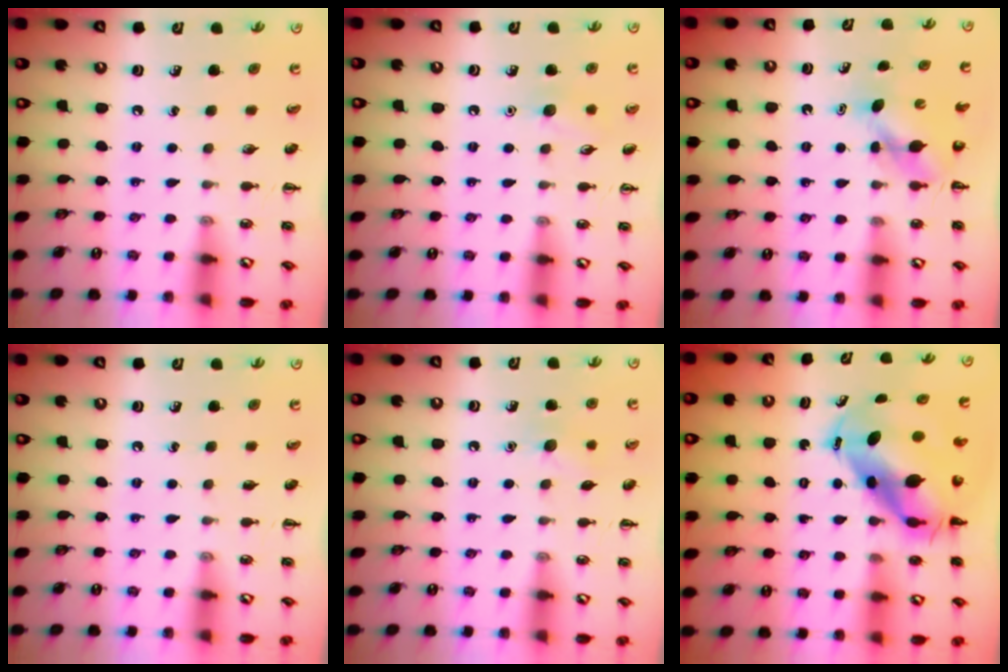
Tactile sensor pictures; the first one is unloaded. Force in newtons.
{"total": 6.9, "press": 6.7, "slide": 1.8}
{"total": 4.4, "press": 4.4, "slide": 0.4}
{"total": 0.0}
{"total": 8.3, "press": 8.1, "slide": 1.8}
{"total": 10.6, "press": 10.2, "slide": 3.0}